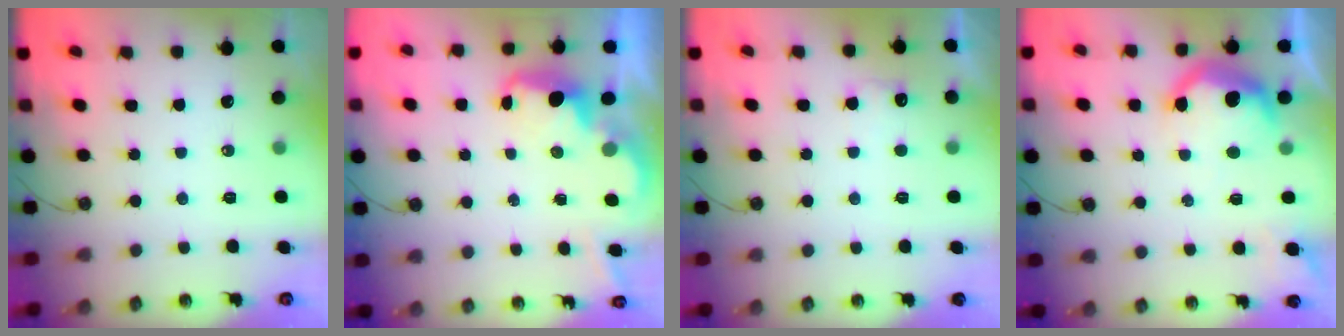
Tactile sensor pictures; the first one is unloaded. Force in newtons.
{"total": 2.6, "press": 2.6, "slide": 0.5}
{"total": 6.4, "press": 6.3, "slide": 1.2}
{"total": 15.1, "press": 15.1, "slide": 1.1}